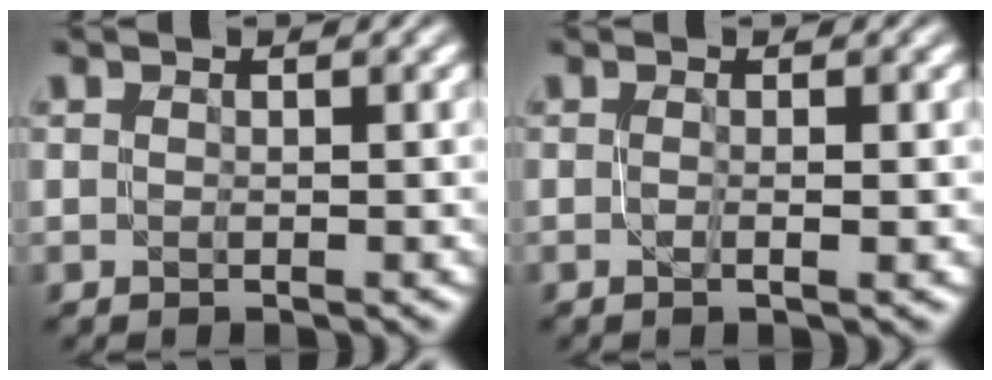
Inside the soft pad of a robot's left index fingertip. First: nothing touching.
{"total": 1.7, "force": [-0.1, 0.5, 1.6], "torque": [-0.019, -0.007, -0.010]}